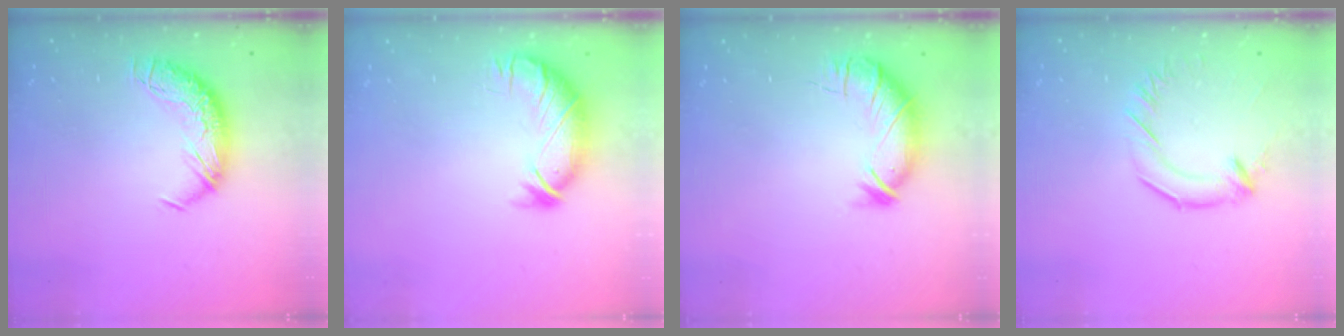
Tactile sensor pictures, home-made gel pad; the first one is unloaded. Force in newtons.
{"total": 3.7, "press": 3.1, "slide": 2.0}
{"total": 3.0, "press": 2.5, "slide": 1.7}
{"total": 2.0, "press": 1.9, "slide": 0.7}